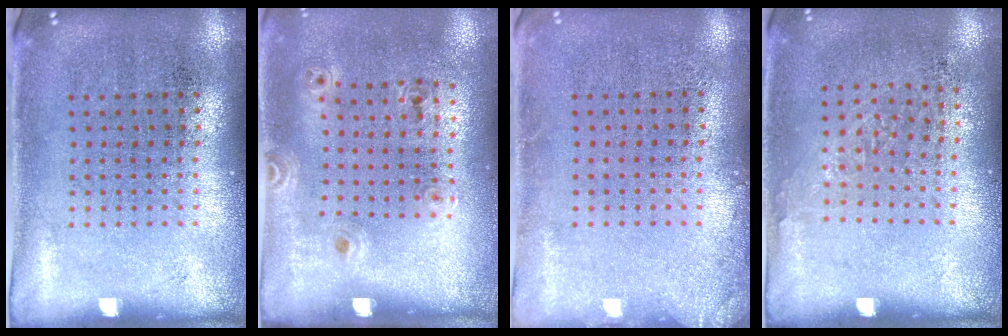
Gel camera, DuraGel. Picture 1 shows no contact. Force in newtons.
{"total": 1.2, "press": 0.9, "slide": 0.8}
{"total": 1.1, "press": 1.0, "slide": 0.2}
{"total": 1.0, "press": 0.7, "slide": 0.6}